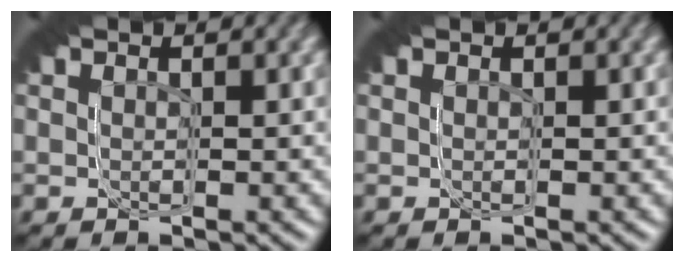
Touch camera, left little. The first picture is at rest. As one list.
[{"total": 0.0}]